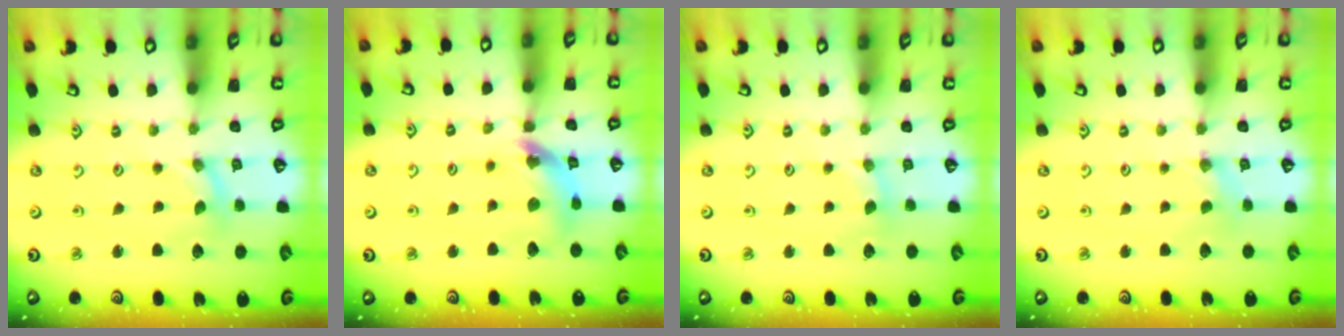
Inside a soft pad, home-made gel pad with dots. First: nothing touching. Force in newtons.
{"total": 11.8, "press": 11.7, "slide": 1.4}
{"total": 2.0, "press": 1.9, "slide": 0.4}
{"total": 2.1, "press": 2.1, "slide": 0.3}